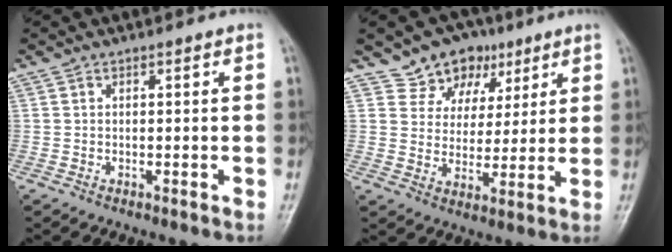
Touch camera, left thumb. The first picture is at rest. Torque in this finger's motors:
{"motor_torque": [0.04, 0.17, -0.38, -0.15, 0.00]}